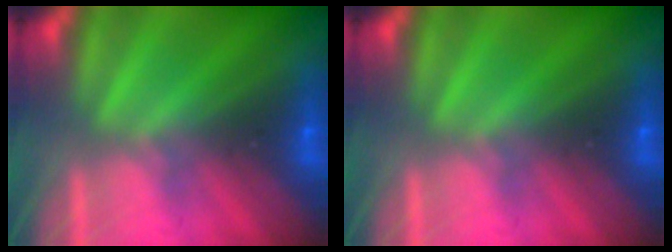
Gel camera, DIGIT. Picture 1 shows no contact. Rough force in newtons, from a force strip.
{"total": 0.0}